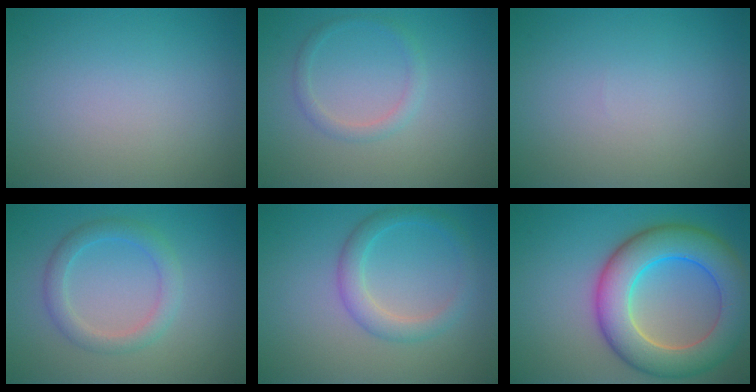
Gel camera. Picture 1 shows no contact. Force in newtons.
{"total": 1.5, "press": 1.5, "slide": 0.1}
{"total": 0.0}
{"total": 2.6, "press": 2.6, "slide": 0.1}
{"total": 2.7, "press": 2.7, "slide": 0.1}
{"total": 9.3, "press": 9.3, "slide": 0.6}